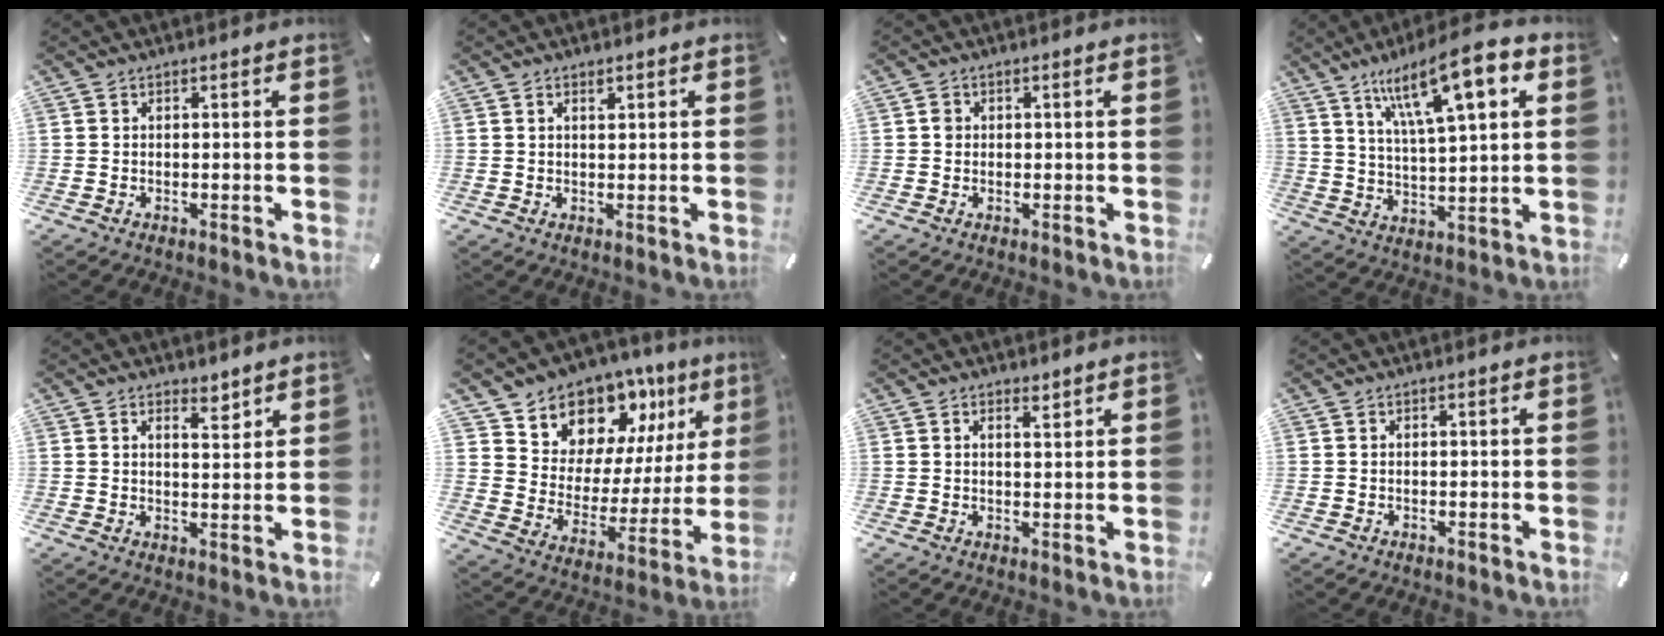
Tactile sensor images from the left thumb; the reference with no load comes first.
{"total": 1.4, "force": [0.7, 0.7, 1.0], "torque": [-0.022, 0.001, 0.013]}
{"total": 1.2, "force": [0.1, 1.0, 0.6], "torque": [-0.012, 0.007, 0.000]}
{"total": 16.6, "force": [9.3, 5.1, 12.8], "torque": [-0.211, -0.033, 0.150]}
{"total": 3.7, "force": [3.1, 1.5, 1.3], "torque": [-0.007, -0.020, 0.052]}
{"total": 12.0, "force": [9.8, 7.1, 0.5], "torque": [-0.015, -0.111, 0.174]}
{"total": 1.7, "force": [1.4, 0.6, 0.8], "torque": [-0.008, -0.004, 0.025]}
{"total": 0.0}